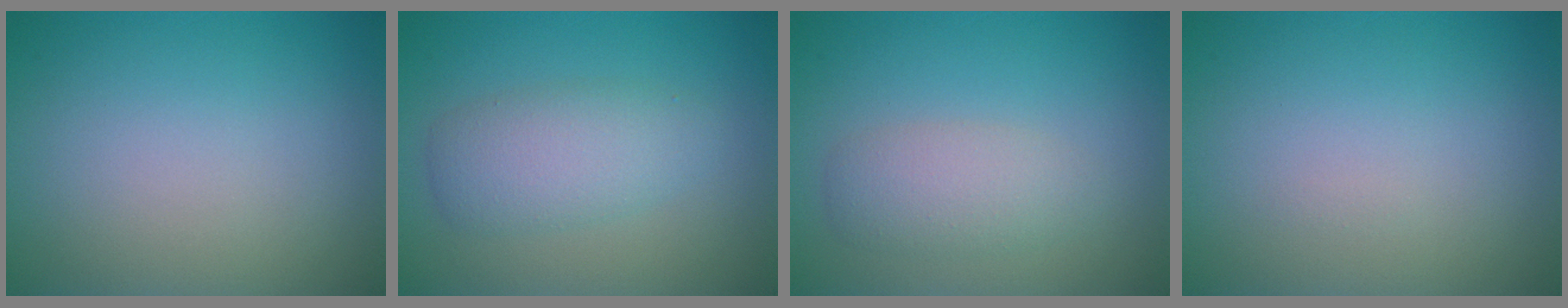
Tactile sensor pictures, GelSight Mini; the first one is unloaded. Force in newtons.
{"total": 2.9, "press": 2.9, "slide": 0.2}
{"total": 2.8, "press": 2.8, "slide": 0.2}
{"total": 0.0}